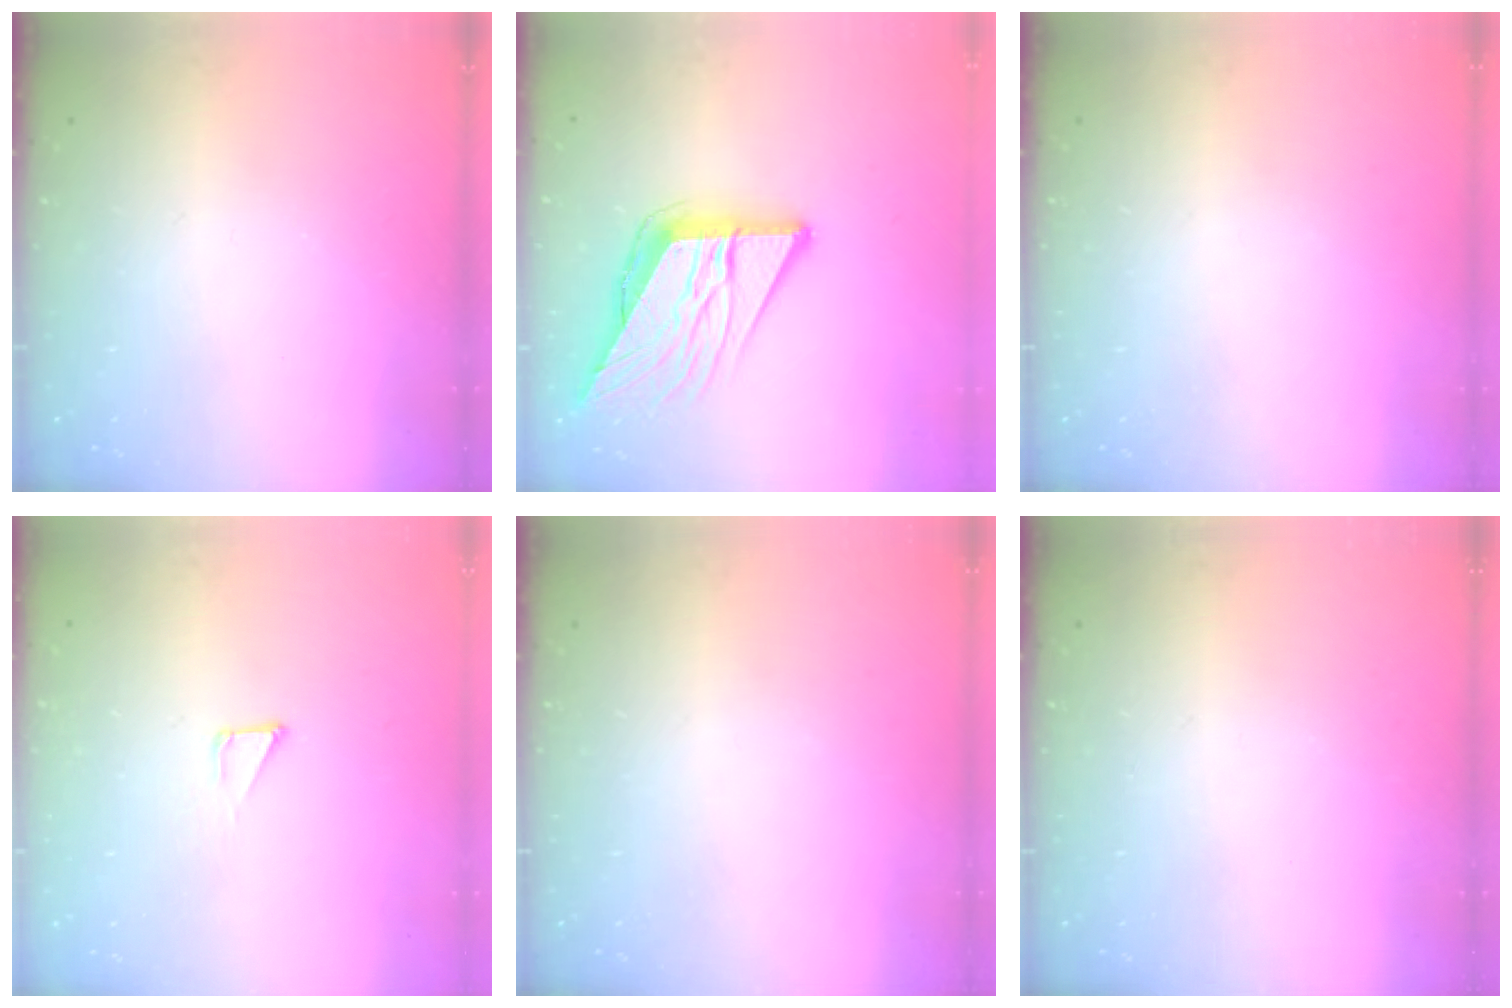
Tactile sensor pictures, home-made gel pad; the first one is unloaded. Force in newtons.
{"total": 13.7, "press": 13.6, "slide": 1.6}
{"total": 0.0}
{"total": 1.2, "press": 1.2, "slide": 0.0}
{"total": 0.0}
{"total": 0.0}